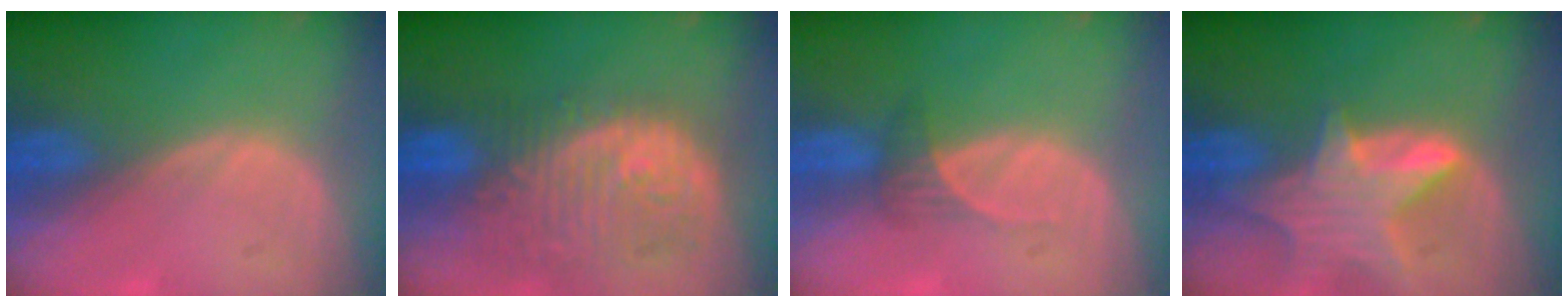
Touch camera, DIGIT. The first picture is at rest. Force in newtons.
{"total": 12.0, "press": 10.7, "slide": 5.5}
{"total": 2.1, "press": 1.9, "slide": 0.9}
{"total": 8.1, "press": 7.3, "slide": 3.6}